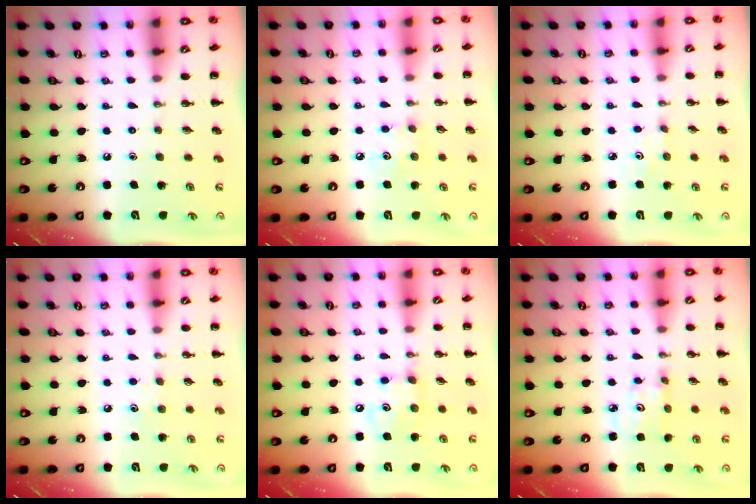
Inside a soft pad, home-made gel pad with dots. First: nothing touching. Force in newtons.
{"total": 4.5, "press": 4.4, "slide": 0.9}
{"total": 1.4, "press": 1.3, "slide": 0.4}
{"total": 4.6, "press": 4.3, "slide": 1.4}
{"total": 6.3, "press": 6.3, "slide": 0.6}
{"total": 2.8, "press": 2.8, "slide": 0.4}